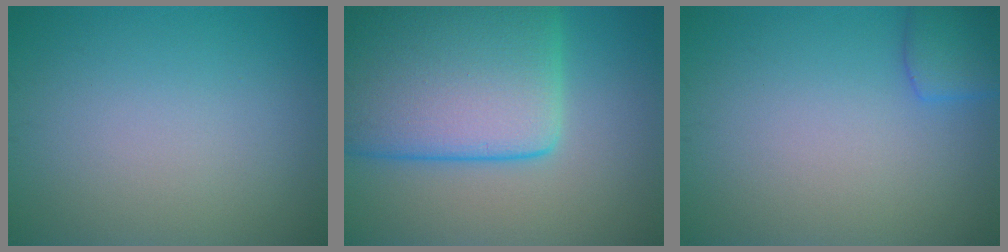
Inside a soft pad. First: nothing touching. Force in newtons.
{"total": 14.6, "press": 14.6, "slide": 0.1}
{"total": 2.7, "press": 2.7, "slide": 0.1}